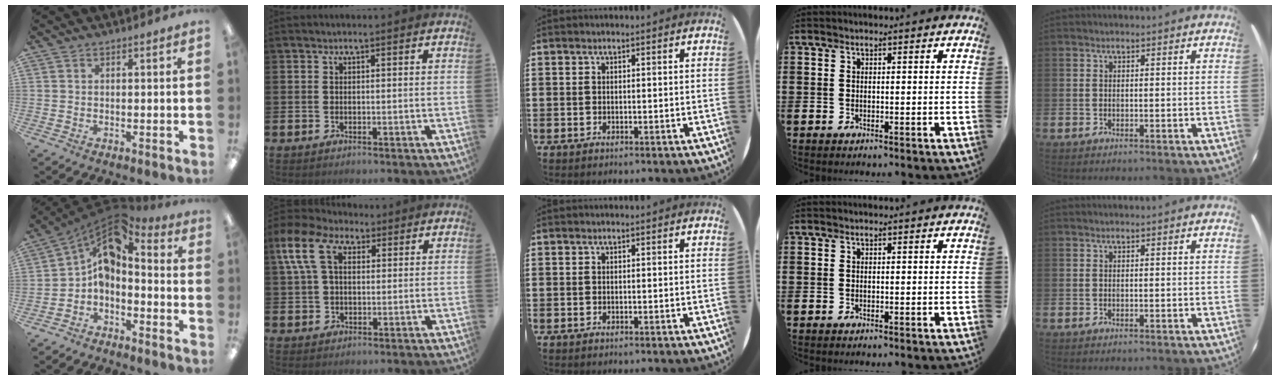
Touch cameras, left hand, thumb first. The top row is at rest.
{"thumb": {"total": 7.4, "force": [0.7, 5.1, 5.3], "torque": [-0.079, -0.009, 0.015]}, "index": {"total": 8.3, "force": [4.6, 5.1, 4.6], "torque": [-0.127, 0.007, 0.085]}}